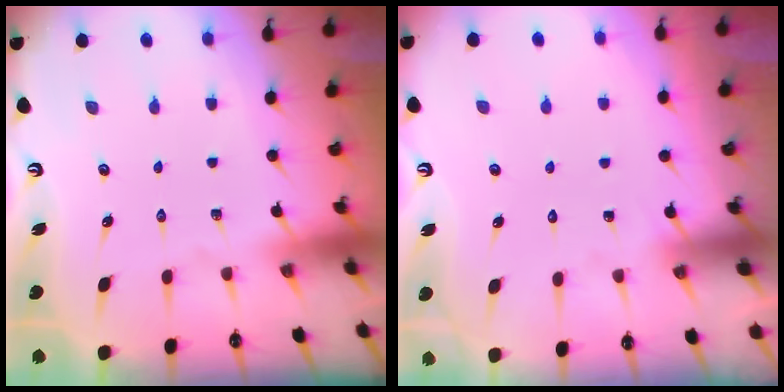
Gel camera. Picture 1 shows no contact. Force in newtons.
{"total": 5.7, "press": 5.7, "slide": 0.5}